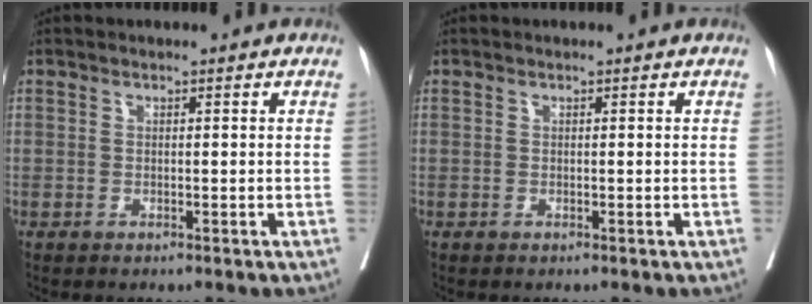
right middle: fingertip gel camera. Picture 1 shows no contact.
{"total": 0.0}